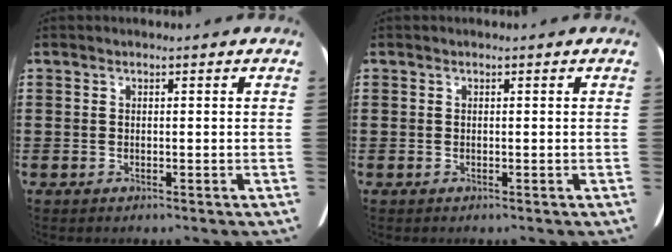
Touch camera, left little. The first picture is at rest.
{"total": 0.0}